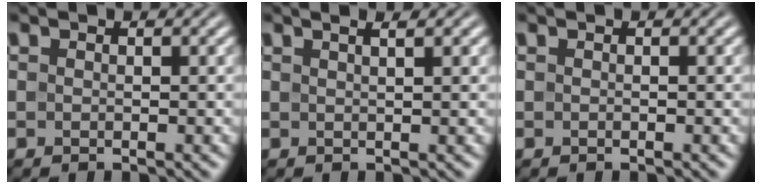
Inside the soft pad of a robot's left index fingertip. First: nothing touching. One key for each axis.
{"total": 3.1, "fx": 1.8, "fy": 1.3, "fz": 2.3, "tx": -0.004, "ty": 0.012, "tz": -0.007}
{"total": 0.0}